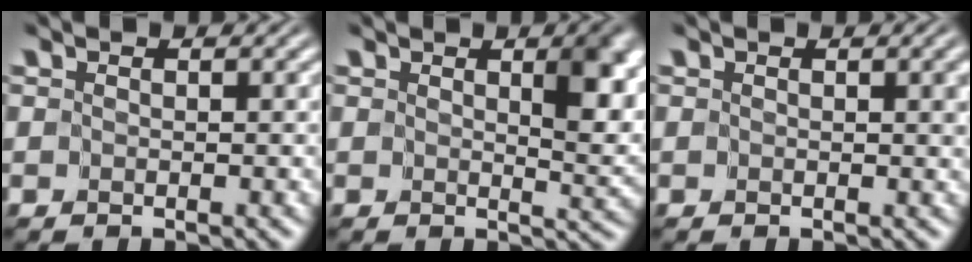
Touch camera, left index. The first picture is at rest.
{"total": 3.8, "force": [1.5, 1.4, 3.3], "torque": [-0.042, -0.009, 0.026]}
{"total": 0.9, "force": [0.2, 0.2, 0.9], "torque": [-0.006, -0.001, 0.004]}